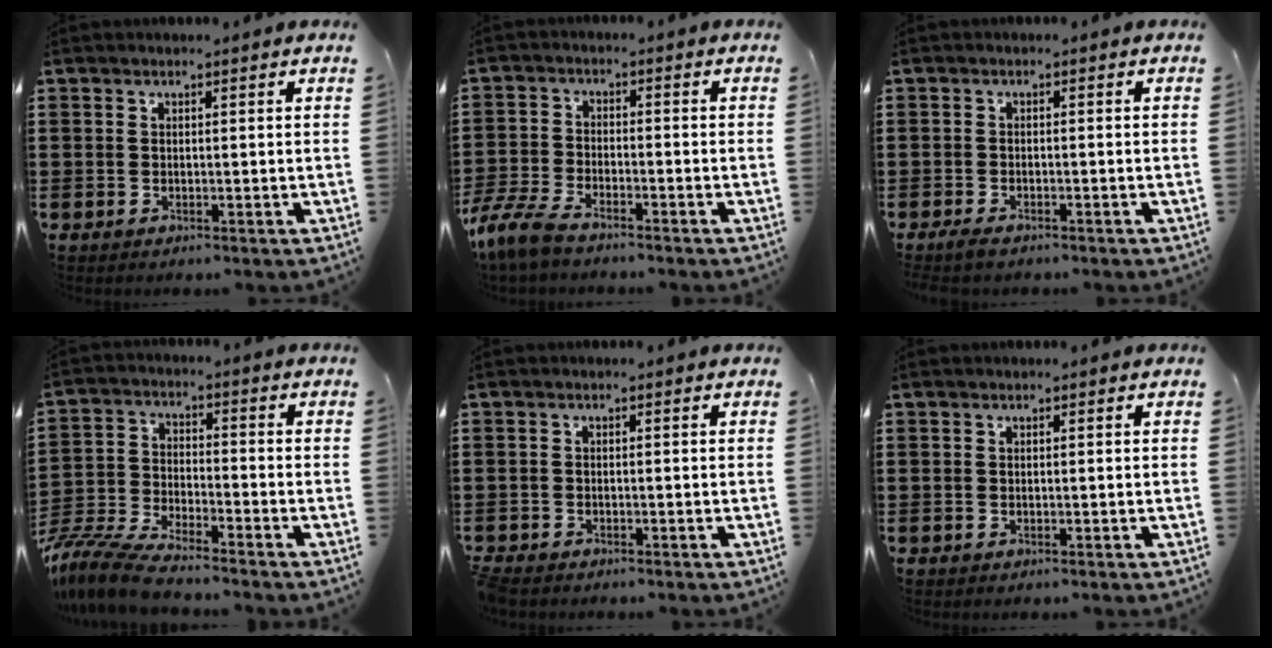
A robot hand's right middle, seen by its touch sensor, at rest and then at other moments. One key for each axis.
{"total": 5.9, "fx": -4.9, "fy": 1.2, "fz": 2.9, "tx": -0.095, "ty": -0.013, "tz": -0.105}
{"total": 1.2, "fx": -1.0, "fy": 0.2, "fz": 0.7, "tx": -0.023, "ty": -0.006, "tz": -0.021}
{"total": 7.8, "fx": -7.3, "fy": 0.7, "fz": 2.6, "tx": -0.073, "ty": -0.003, "tz": -0.150}
{"total": 1.1, "fx": -1.1, "fy": 0.1, "fz": 0.2, "tx": -0.014, "ty": -0.004, "tz": -0.024}
{"total": 0.0}